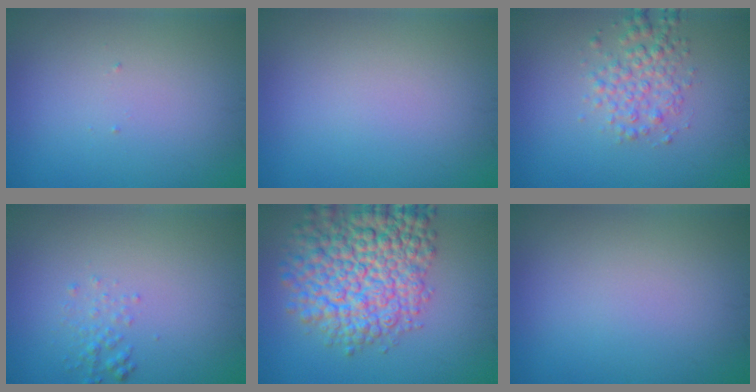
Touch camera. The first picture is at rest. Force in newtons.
{"total": 0.0}
{"total": 2.9, "press": 2.9, "slide": 0.0}
{"total": 1.3, "press": 1.3, "slide": 0.1}
{"total": 10.3, "press": 10.3, "slide": 0.4}
{"total": 0.0}